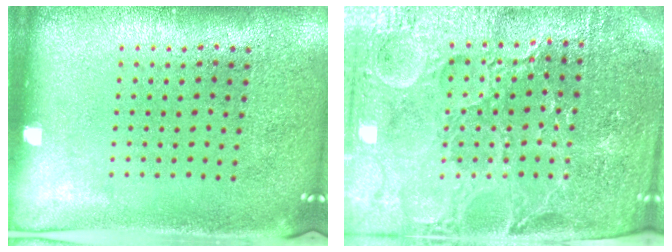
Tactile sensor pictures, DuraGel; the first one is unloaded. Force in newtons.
{"total": 4.2, "press": 4.1, "slide": 1.1}